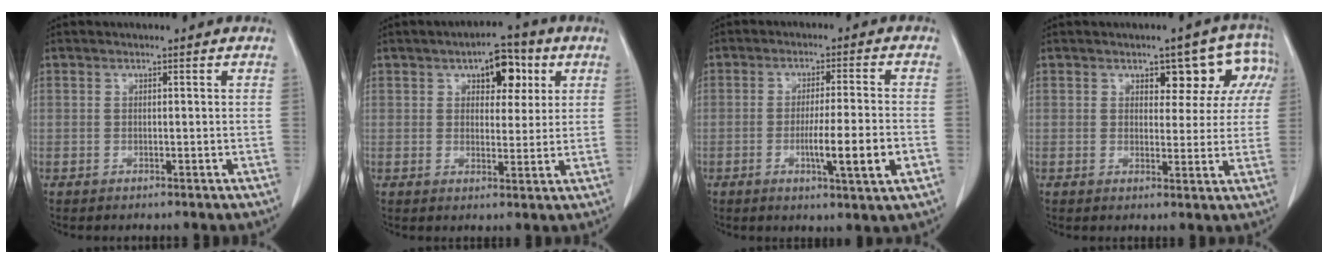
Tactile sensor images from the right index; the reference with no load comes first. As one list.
[{"total": 7.0, "force": [3.1, 3.5, 5.2], "torque": [-0.068, 0.019, 0.043]}, {"total": 8.8, "force": [-2.5, -0.1, 8.4], "torque": [-0.135, -0.012, -0.040]}, {"total": 6.6, "force": [3.3, 4.1, 4.1], "torque": [-0.028, 0.016, 0.030]}]